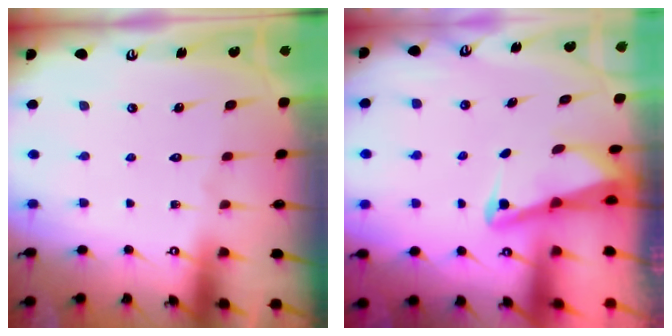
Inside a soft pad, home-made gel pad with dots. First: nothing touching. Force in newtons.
{"total": 2.5, "press": 2.4, "slide": 0.6}